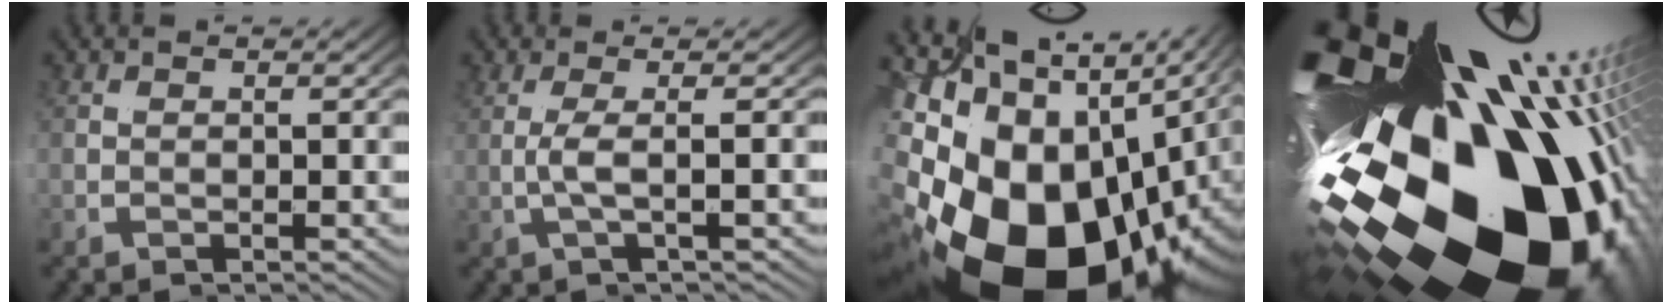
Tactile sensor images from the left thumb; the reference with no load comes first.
{"total": 2.6, "force": [0.0, -2.4, 1.0], "torque": [-0.016, 0.021, -0.014]}
{"total": 15.2, "force": [-4.5, 8.0, 12.1], "torque": [-0.217, -0.021, -0.063]}
{"total": 33.8, "force": [-3.6, 19.5, 27.3], "torque": [-0.479, -0.008, -0.048]}